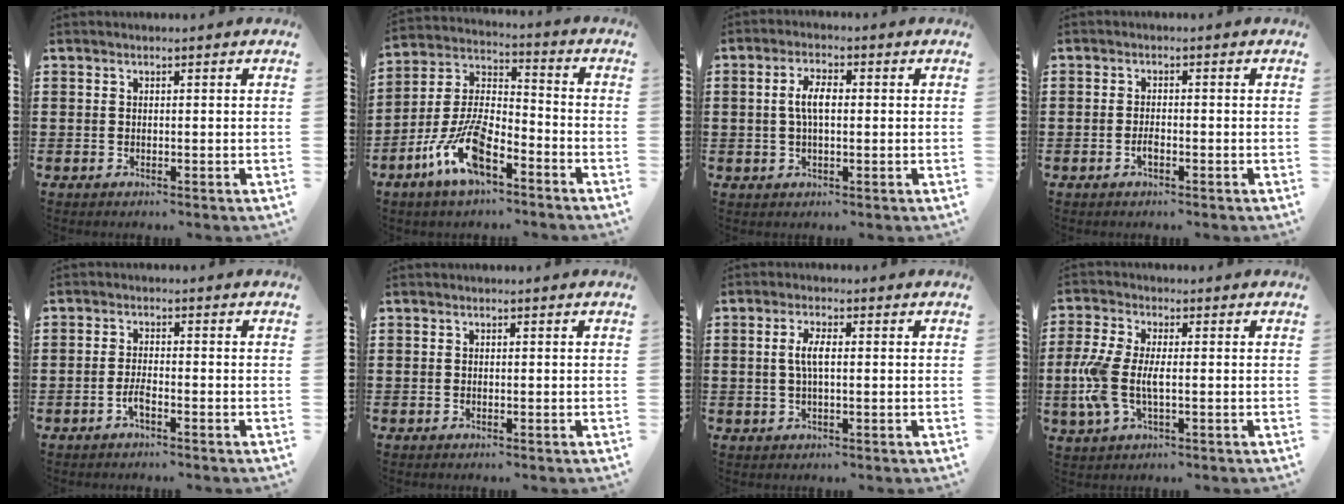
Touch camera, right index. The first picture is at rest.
{"total": 11.2, "force": [-6.7, 4.6, 7.7], "torque": [-0.179, 0.005, -0.132]}
{"total": 4.2, "force": [0.2, 1.7, 3.8], "torque": [-0.081, 0.004, -0.001]}
{"total": 1.7, "force": [-0.9, 0.6, 1.3], "torque": [-0.025, 0.000, -0.016]}
{"total": 2.2, "force": [-1.4, 0.6, 1.5], "torque": [-0.035, 0.000, -0.030]}
{"total": 0.0}
{"total": 3.5, "force": [0.1, 1.1, 3.3], "torque": [-0.069, 0.001, -0.002]}
{"total": 7.3, "force": [-0.9, 3.6, 6.2], "torque": [-0.159, -0.008, -0.026]}